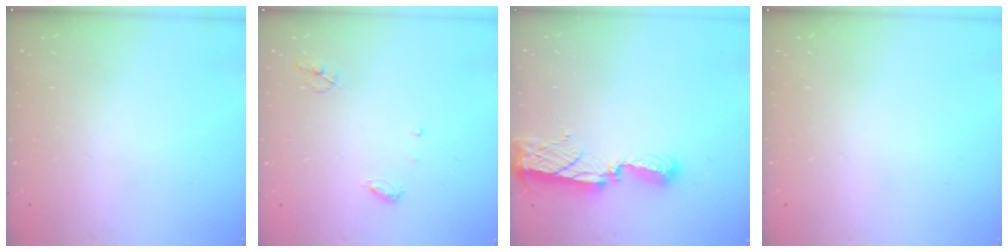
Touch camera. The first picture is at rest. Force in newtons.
{"total": 4.7, "press": 4.6, "slide": 0.5}
{"total": 8.7, "press": 8.7, "slide": 0.7}
{"total": 0.0}